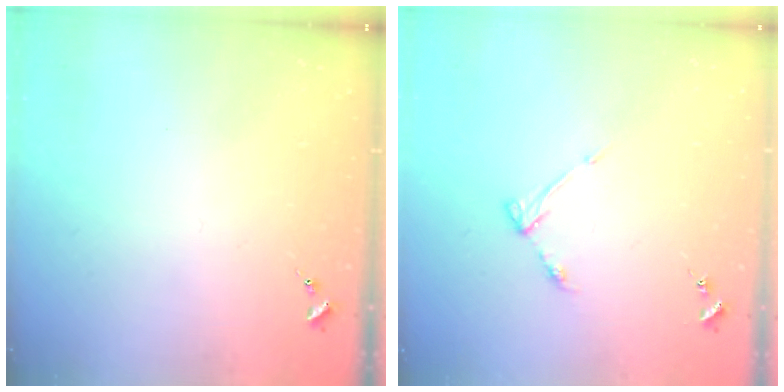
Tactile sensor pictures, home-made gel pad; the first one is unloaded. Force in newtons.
{"total": 4.6, "press": 4.6, "slide": 0.6}